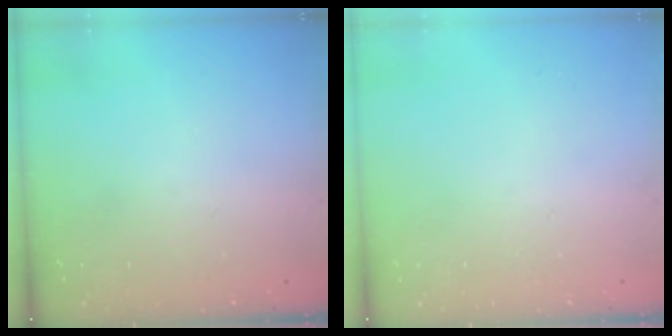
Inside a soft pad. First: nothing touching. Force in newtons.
{"total": 0.0}